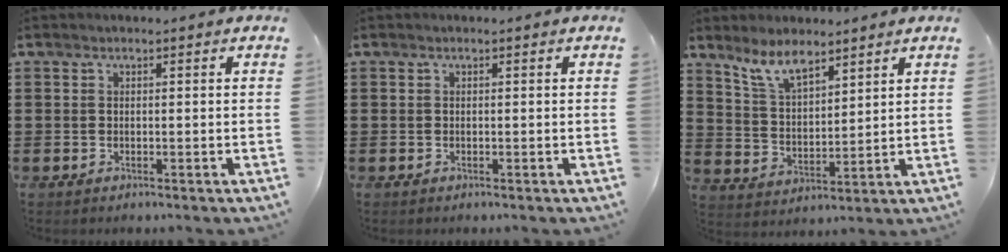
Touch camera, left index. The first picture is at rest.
{"total": 0.0}
{"total": 7.1, "force": [6.0, 2.0, 3.2], "torque": [-0.082, -0.014, 0.112]}